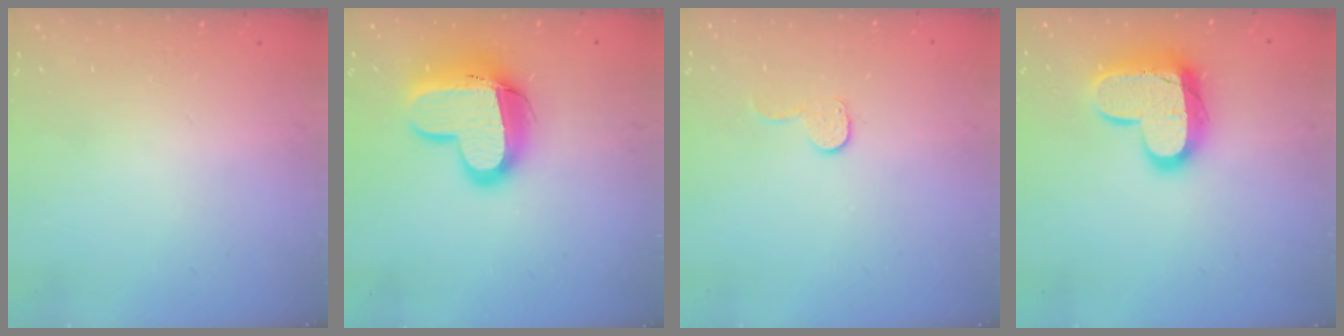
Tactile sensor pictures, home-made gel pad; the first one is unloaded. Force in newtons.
{"total": 16.0, "press": 16.0, "slide": 1.1}
{"total": 6.0, "press": 5.9, "slide": 0.5}
{"total": 16.7, "press": 16.6, "slide": 1.3}